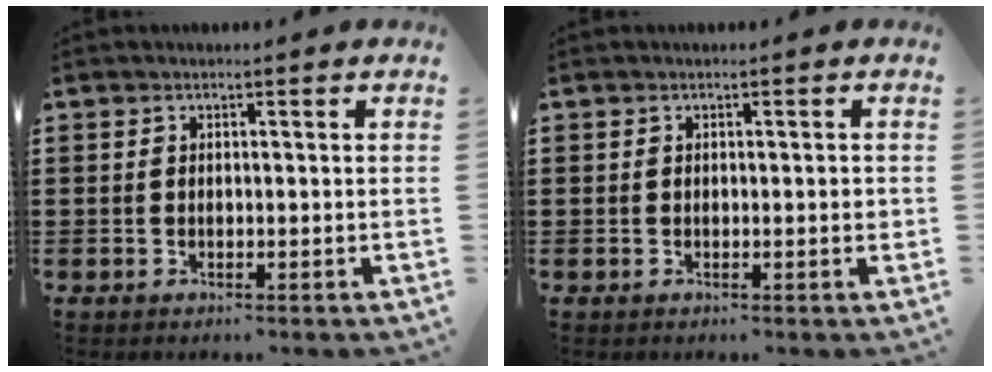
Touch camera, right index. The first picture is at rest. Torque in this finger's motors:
{"motor_torque": [0.68, 0.31, 0.01, 0.03]}